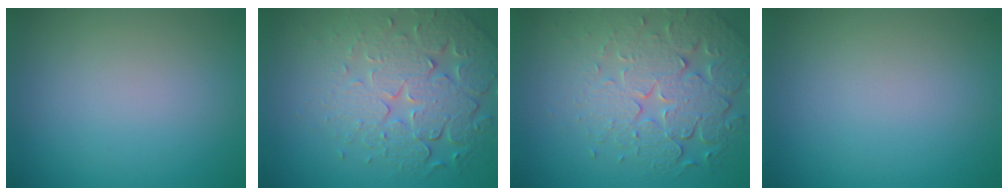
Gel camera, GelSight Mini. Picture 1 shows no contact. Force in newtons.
{"total": 7.1, "press": 5.2, "slide": 4.8}
{"total": 6.9, "press": 5.2, "slide": 4.6}
{"total": 0.0}